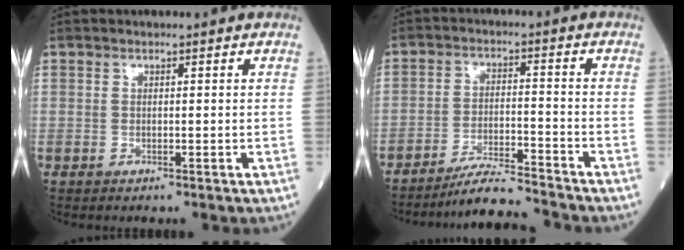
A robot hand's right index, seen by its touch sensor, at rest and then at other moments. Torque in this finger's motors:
{"motor_torque": [-0.34, -0.32, -0.90, -0.10]}